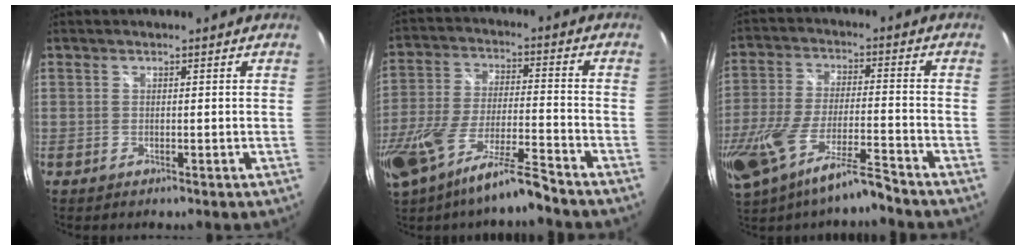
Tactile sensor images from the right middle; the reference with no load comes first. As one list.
[{"total": 14.5, "force": [-11.0, 1.3, 9.4], "torque": [-0.201, -0.028, -0.197]}, {"total": 15.3, "force": [-11.1, 2.2, 10.3], "torque": [-0.226, -0.035, -0.202]}]